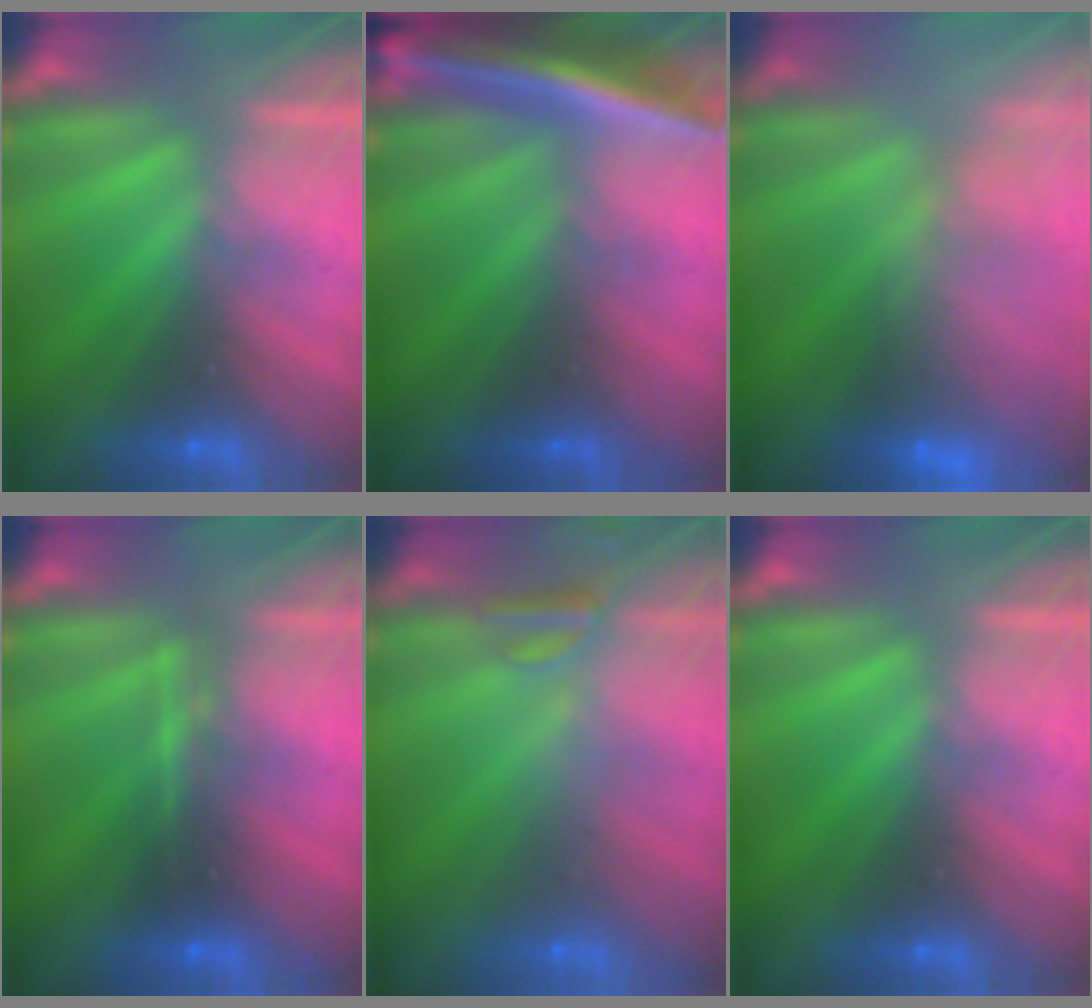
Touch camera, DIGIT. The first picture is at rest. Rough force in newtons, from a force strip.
{"total": 7.5}
{"total": 7.6}
{"total": 2.3}
{"total": 2.4}
{"total": 0.0}